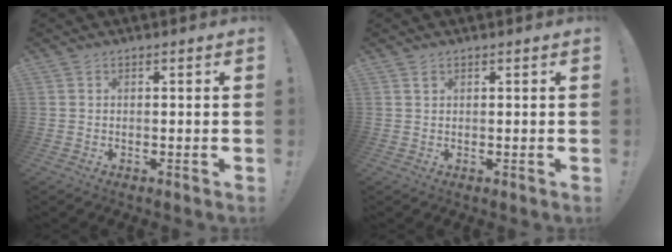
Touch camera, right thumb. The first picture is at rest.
{"total": 0.5, "force": [0.4, 0.3, 0.2], "torque": [0.004, -0.004, 0.006]}